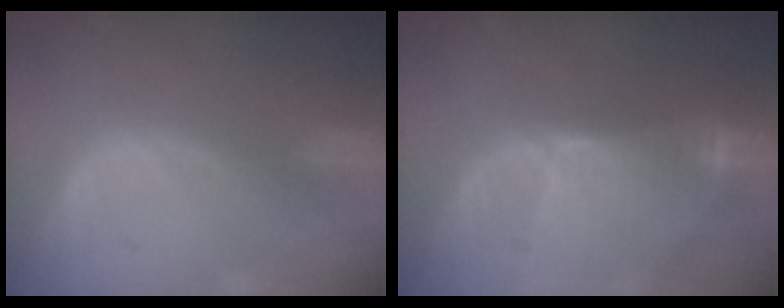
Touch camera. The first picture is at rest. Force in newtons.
{"total": 9.5, "press": 8.4, "slide": 4.5}